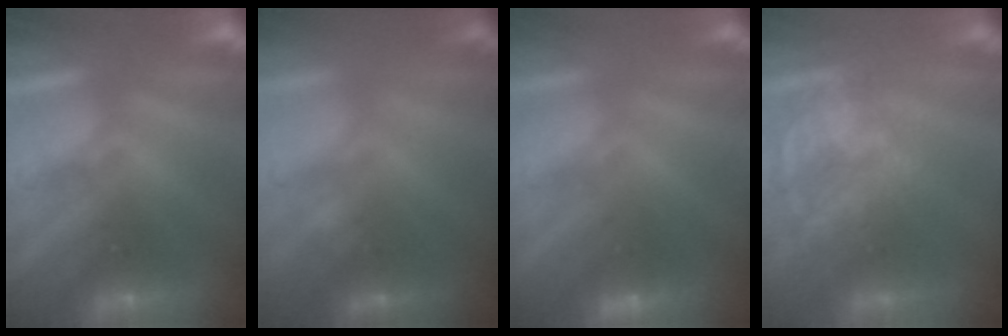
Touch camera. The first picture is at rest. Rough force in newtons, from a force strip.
{"total": 1.9}
{"total": 2.9}
{"total": 3.7}